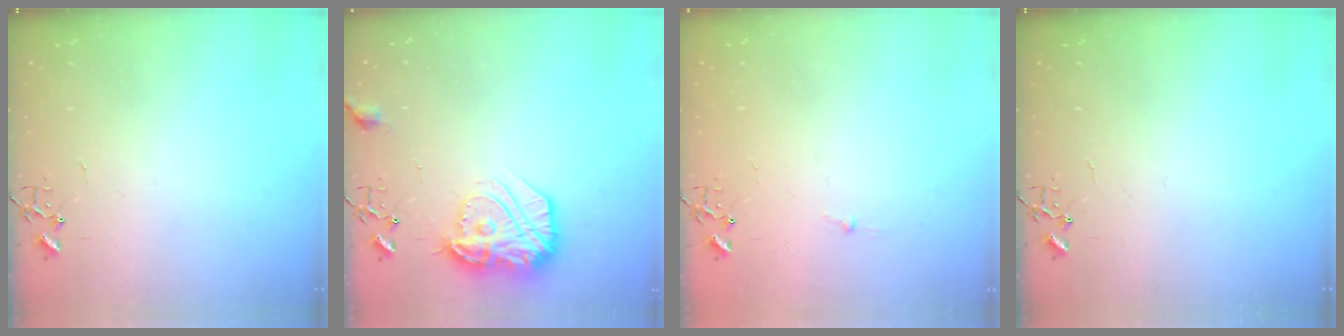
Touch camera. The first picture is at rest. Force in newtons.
{"total": 17.2, "press": 17.2, "slide": 1.1}
{"total": 2.7, "press": 2.7, "slide": 0.3}
{"total": 0.0}